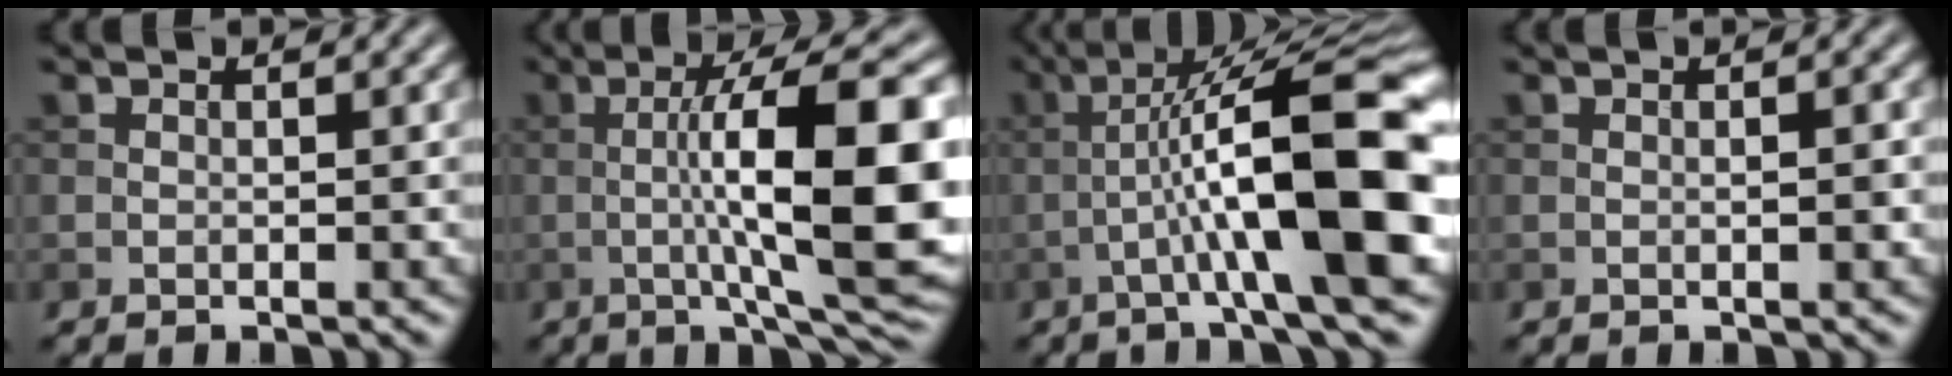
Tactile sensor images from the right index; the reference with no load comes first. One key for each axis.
{"total": 14.3, "fx": -0.4, "fy": 3.1, "fz": 14.0, "tx": -0.199, "ty": 0.011, "tz": -0.006}
{"total": 12.8, "fx": -2.1, "fy": 2.2, "fz": 12.4, "tx": -0.195, "ty": 0.023, "tz": -0.032}
{"total": 1.2, "fx": 0.0, "fy": 0.2, "fz": 1.2, "tx": -0.020, "ty": 0.001, "tz": 0.001}